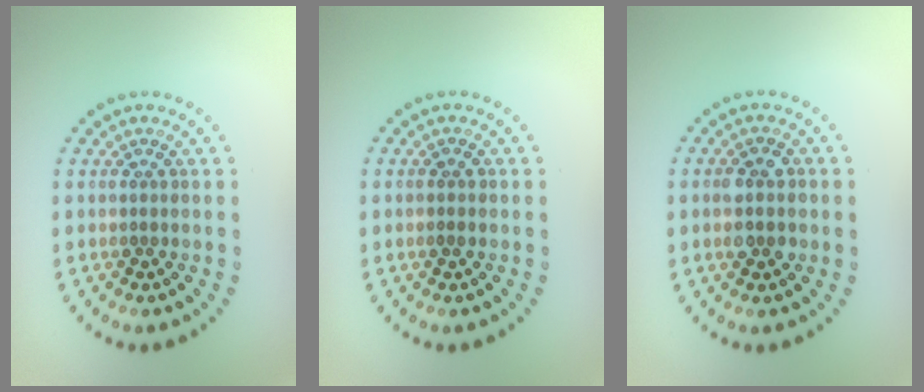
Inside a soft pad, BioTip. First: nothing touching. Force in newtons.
{"total": 0.7, "press": 0.7, "slide": 0.1}
{"total": 2.5, "press": 2.5, "slide": 0.3}